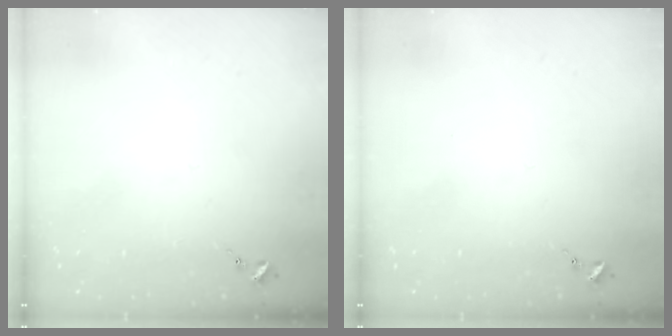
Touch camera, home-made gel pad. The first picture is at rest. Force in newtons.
{"total": 0.0}